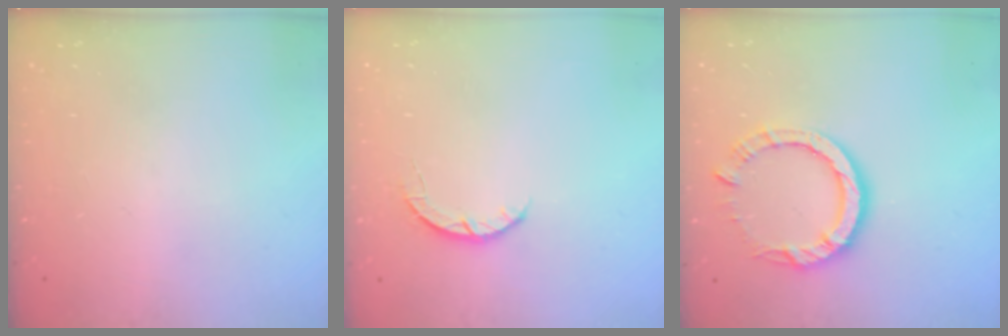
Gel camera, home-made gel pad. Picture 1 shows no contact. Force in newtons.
{"total": 3.4, "press": 3.4, "slide": 0.6}
{"total": 8.9, "press": 8.9, "slide": 1.0}